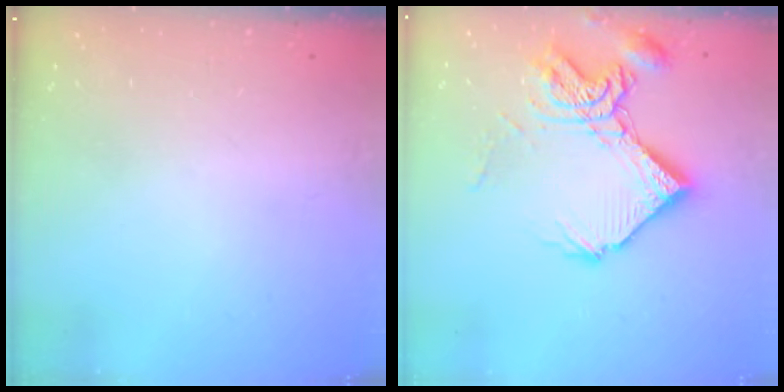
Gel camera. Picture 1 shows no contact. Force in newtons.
{"total": 18.6, "press": 18.5, "slide": 1.9}